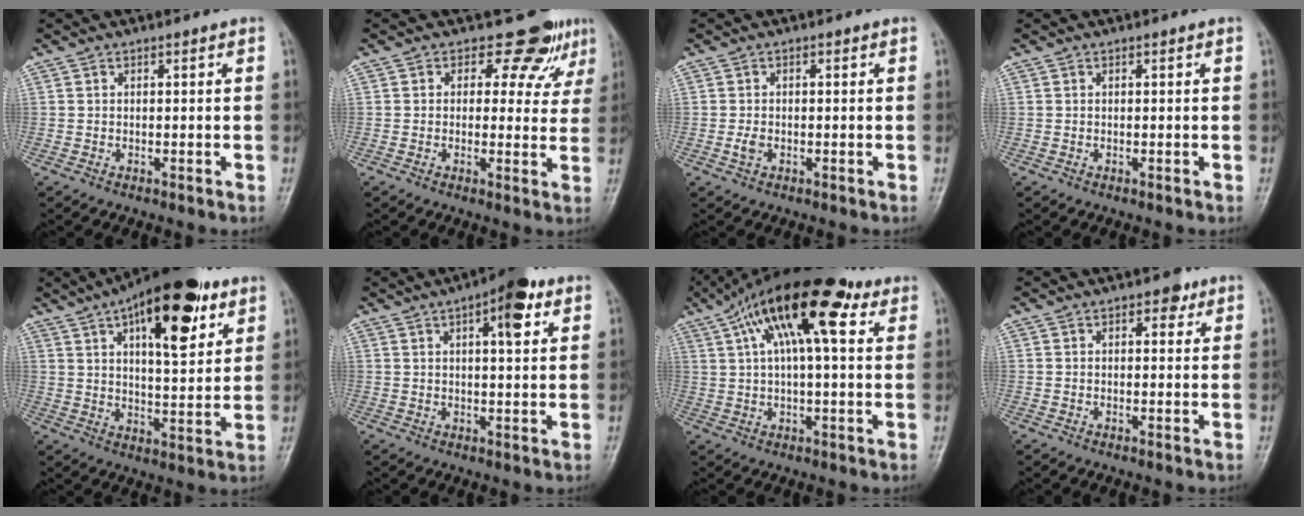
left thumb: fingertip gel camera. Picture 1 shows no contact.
{"total": 6.5, "force": [4.5, 4.1, 2.3], "torque": [0.005, -0.027, 0.047]}
{"total": 1.9, "force": [-0.5, 1.2, 1.3], "torque": [-0.025, 0.001, -0.012]}
{"total": 0.0}
{"total": 20.1, "force": [10.0, 7.9, 15.6], "torque": [-0.207, -0.027, 0.151]}
{"total": 8.7, "force": [4.0, 3.0, 7.1], "torque": [-0.085, -0.006, 0.051]}
{"total": 18.2, "force": [7.7, 6.4, 15.2], "torque": [-0.244, 0.022, 0.122]}
{"total": 2.8, "force": [1.5, 1.6, 1.7], "torque": [-0.009, -0.003, 0.017]}